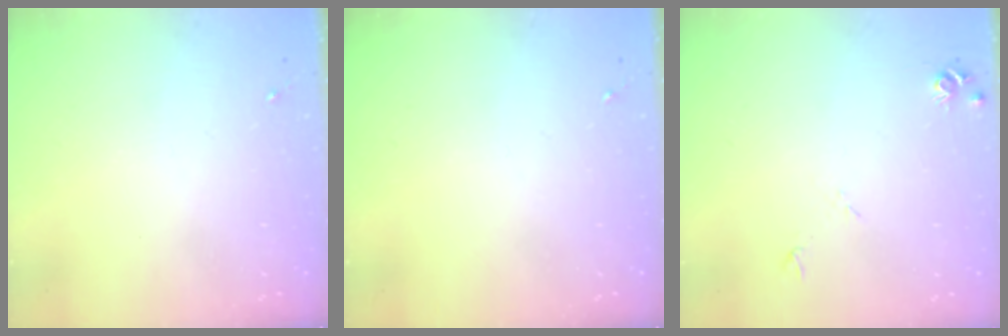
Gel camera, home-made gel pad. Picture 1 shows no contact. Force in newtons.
{"total": 0.0}
{"total": 5.5, "press": 5.5, "slide": 0.7}